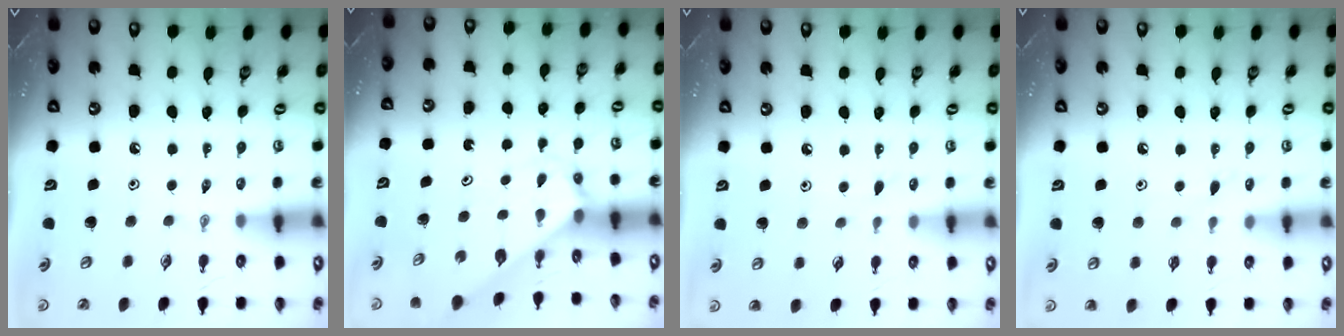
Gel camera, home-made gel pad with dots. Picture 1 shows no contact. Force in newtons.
{"total": 3.0, "press": 3.0, "slide": 0.2}
{"total": 5.0, "press": 5.0, "slide": 0.6}
{"total": 6.0, "press": 6.0, "slide": 0.7}